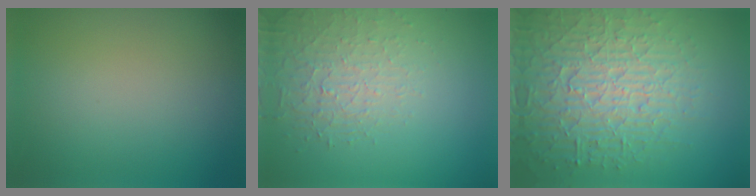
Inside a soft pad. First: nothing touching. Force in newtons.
{"total": 1.9, "press": 1.4, "slide": 1.3}
{"total": 7.1, "press": 6.8, "slide": 1.8}